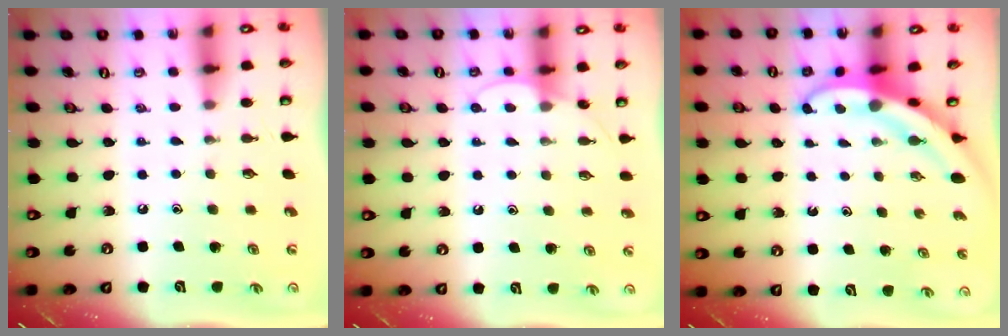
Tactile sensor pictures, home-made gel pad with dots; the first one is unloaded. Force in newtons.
{"total": 5.4, "press": 5.4, "slide": 0.3}
{"total": 3.9, "press": 3.8, "slide": 0.6}